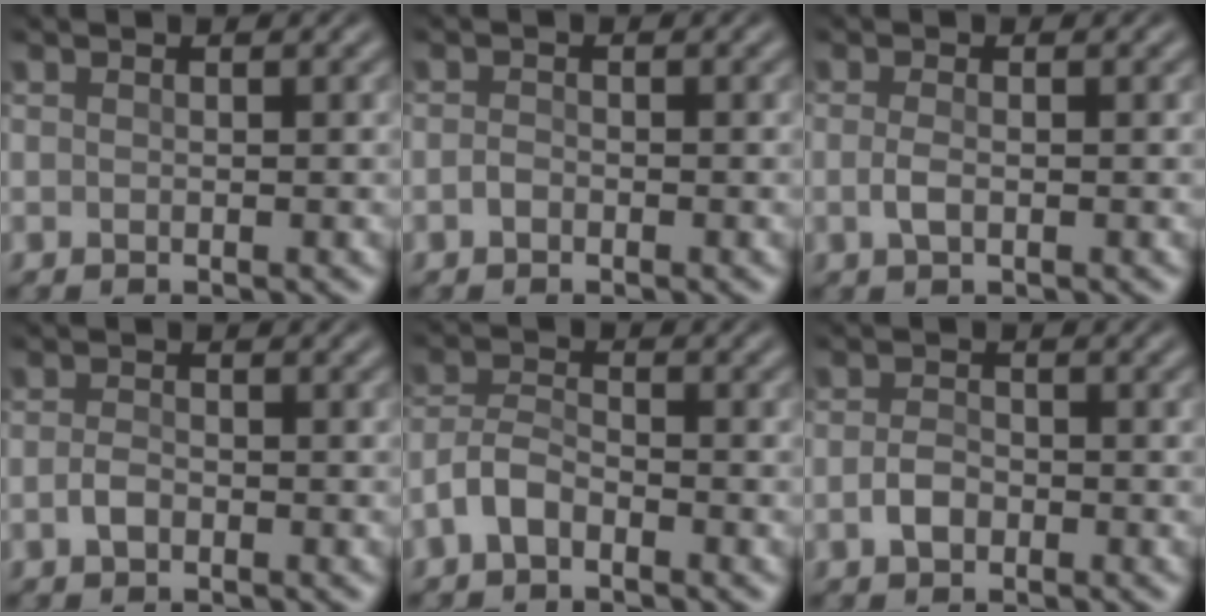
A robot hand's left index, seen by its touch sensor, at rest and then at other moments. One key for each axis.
{"total": 0.6, "fx": -0.3, "fy": 0.4, "fz": 0.2, "tx": -0.004, "ty": 0.005, "tz": -0.009}
{"total": 1.1, "fx": -0.1, "fy": 0.4, "fz": 1.0, "tx": -0.026, "ty": 0.002, "tz": -0.004}
{"total": 0.9, "fx": -0.4, "fy": 0.6, "fz": 0.7, "tx": -0.017, "ty": 0.005, "tz": -0.010}
{"total": 2.6, "fx": -1.7, "fy": 1.2, "fz": 1.5, "tx": -0.034, "ty": 0.011, "tz": -0.044}
{"total": 1.5, "fx": -0.5, "fy": 1.1, "fz": 0.9, "tx": -0.020, "ty": 0.007, "tz": -0.013}